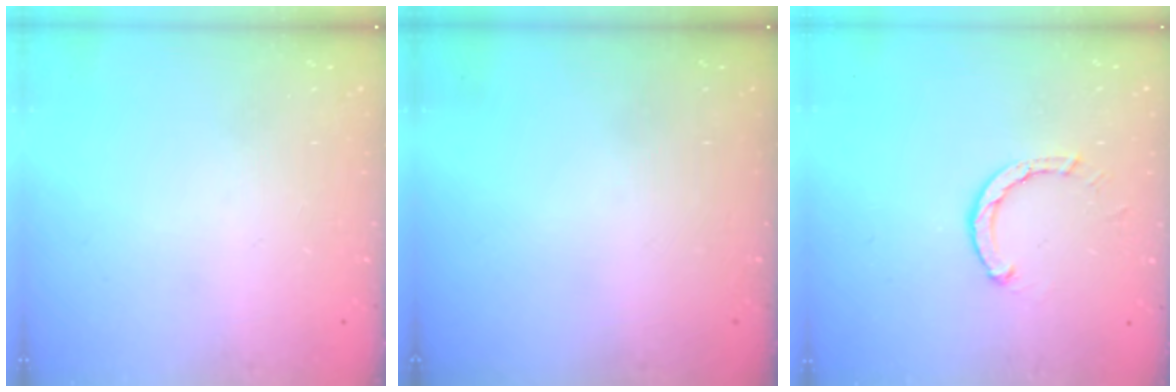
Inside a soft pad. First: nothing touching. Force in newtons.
{"total": 0.0}
{"total": 2.6, "press": 2.6, "slide": 0.1}